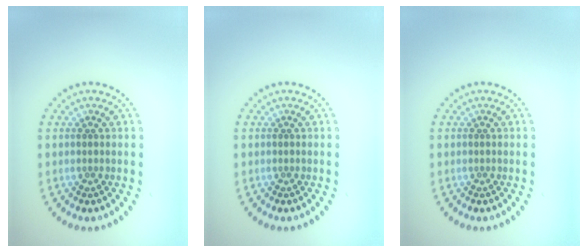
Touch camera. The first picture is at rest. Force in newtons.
{"total": 0.0}
{"total": 0.0}